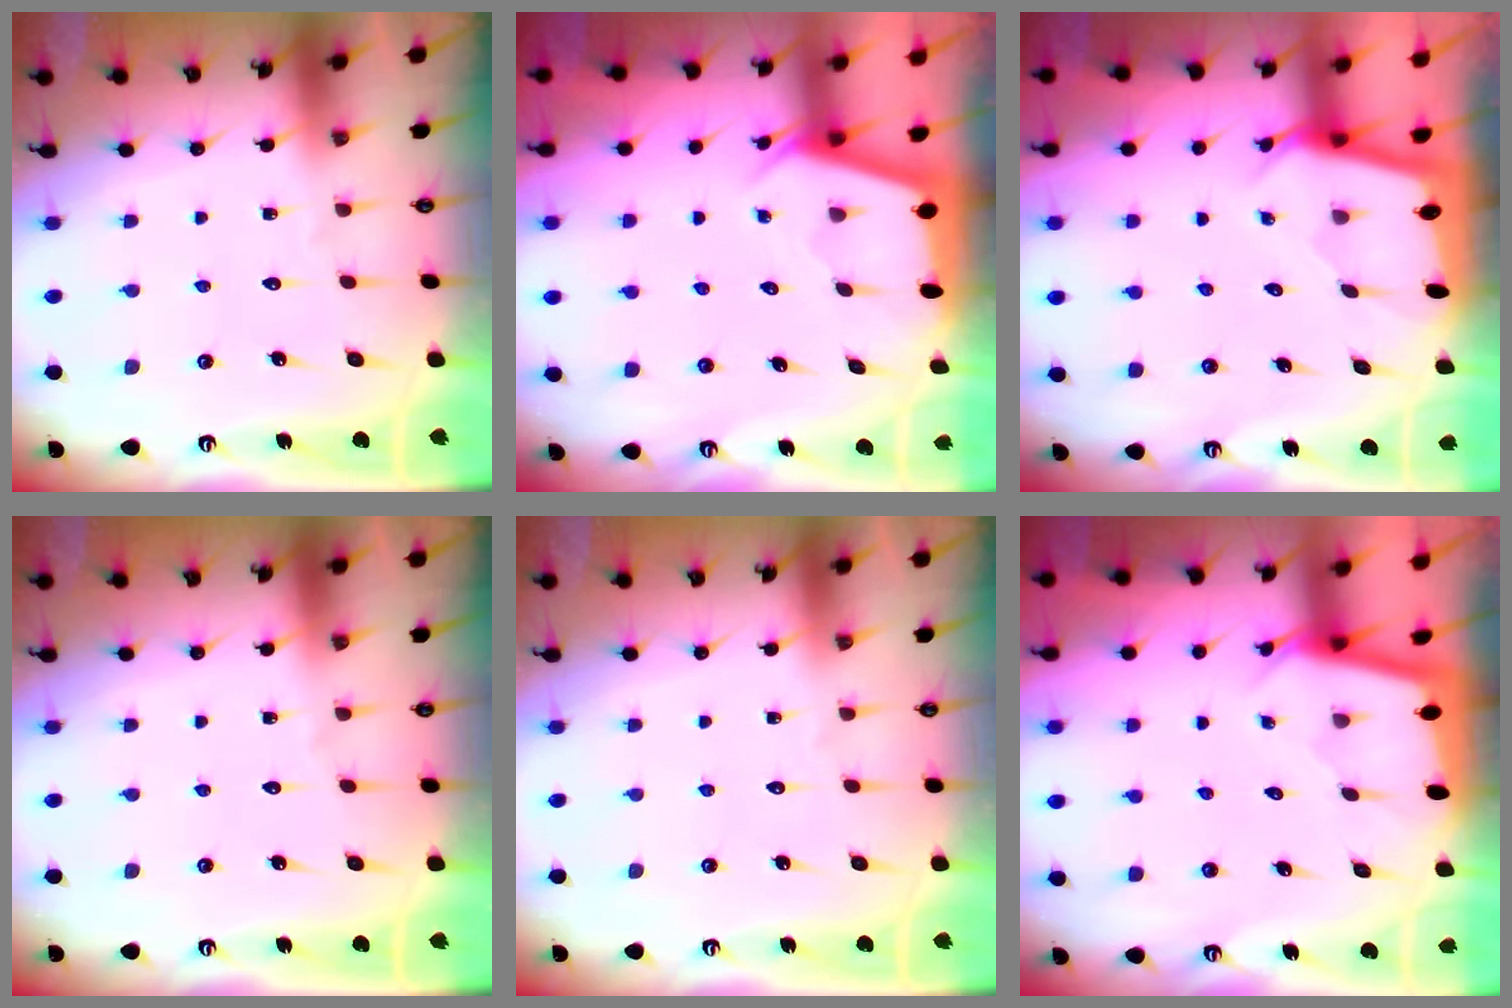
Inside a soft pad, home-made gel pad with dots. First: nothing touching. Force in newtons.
{"total": 2.2, "press": 2.2, "slide": 0.3}
{"total": 1.4, "press": 1.4, "slide": 0.1}
{"total": 0.0}
{"total": 0.0}
{"total": 2.1, "press": 2.1, "slide": 0.1}